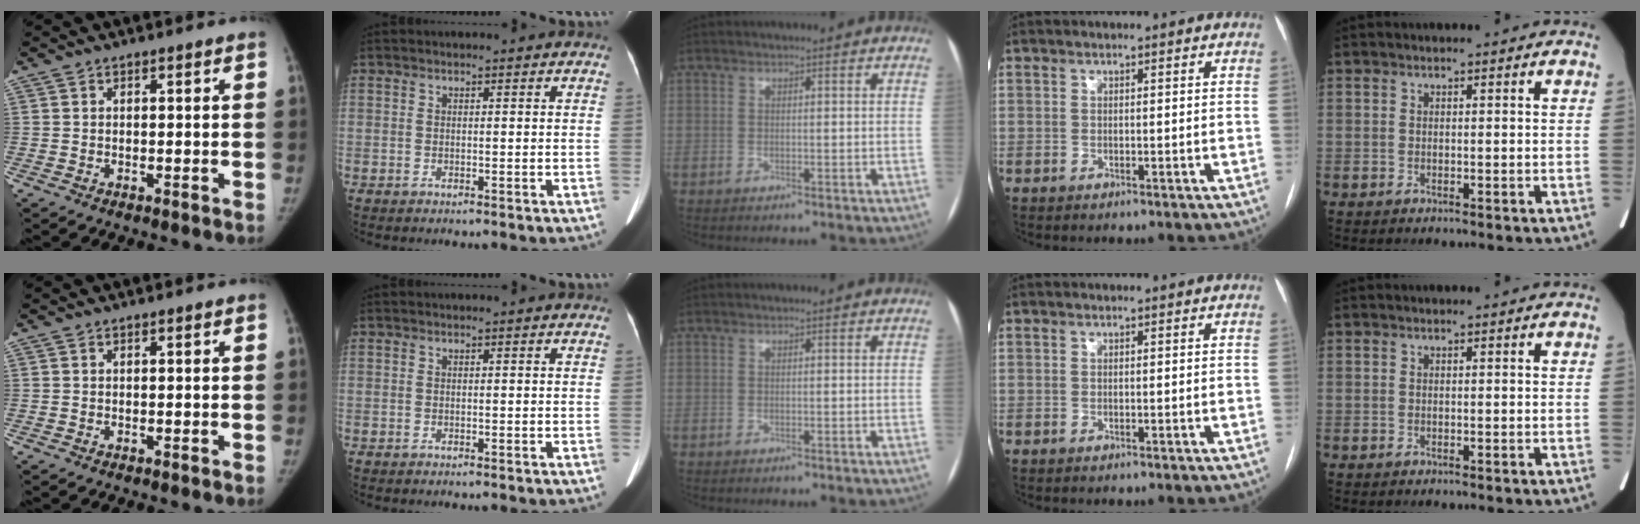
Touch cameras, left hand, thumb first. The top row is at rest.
{}